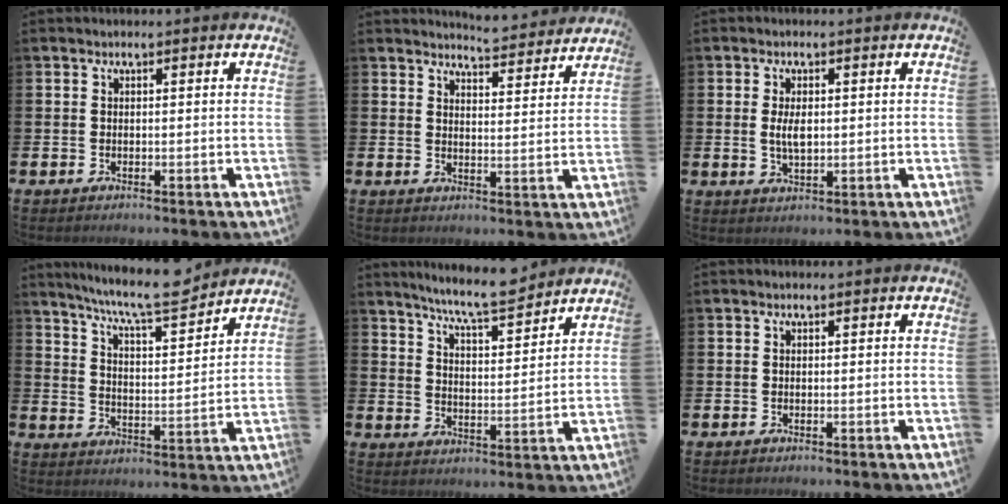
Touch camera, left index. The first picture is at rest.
{"total": 5.3, "force": [5.3, 0.2, 0.3], "torque": [-0.009, -0.038, 0.095]}
{"total": 3.3, "force": [0.4, 1.7, 2.9], "torque": [-0.042, -0.001, 0.002]}
{"total": 8.9, "force": [8.1, 0.7, 3.5], "torque": [-0.083, -0.053, 0.141]}
{"total": 7.5, "force": [7.2, 0.1, 2.4], "torque": [-0.065, -0.043, 0.126]}
{"total": 0.0}